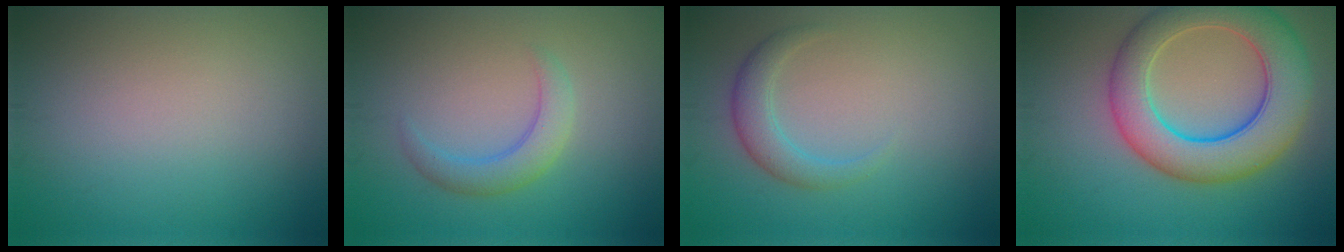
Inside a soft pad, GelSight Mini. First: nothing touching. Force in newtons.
{"total": 2.7, "press": 2.7, "slide": 0.2}
{"total": 2.4, "press": 2.4, "slide": 0.1}
{"total": 9.0, "press": 9.0, "slide": 0.6}